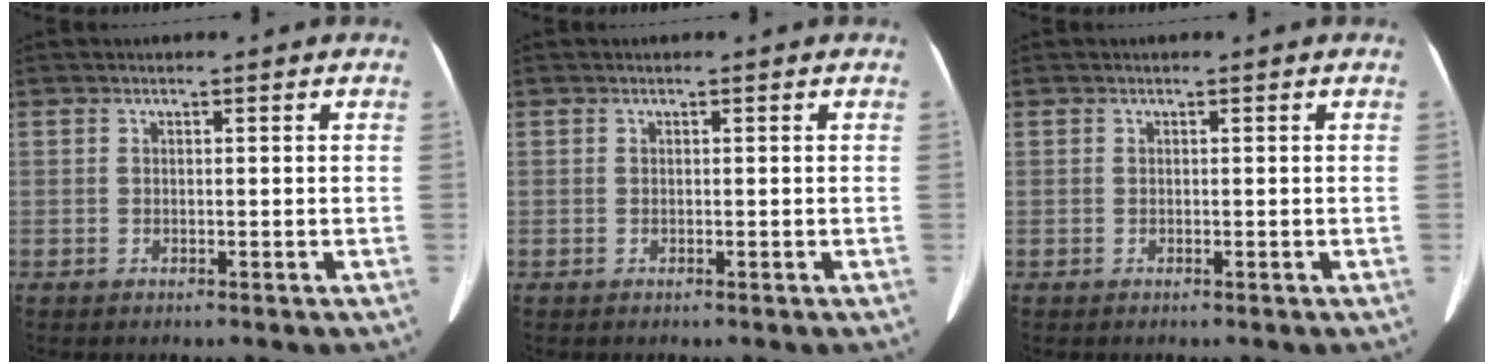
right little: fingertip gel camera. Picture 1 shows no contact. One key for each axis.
{"total": 0.0}
{"total": 0.0}